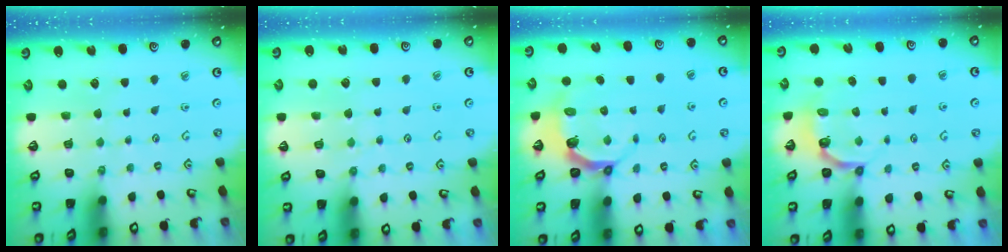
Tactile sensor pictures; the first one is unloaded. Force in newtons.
{"total": 6.2, "press": 6.1, "slide": 0.8}
{"total": 5.0, "press": 4.0, "slide": 3.0}
{"total": 4.8, "press": 3.7, "slide": 3.0}